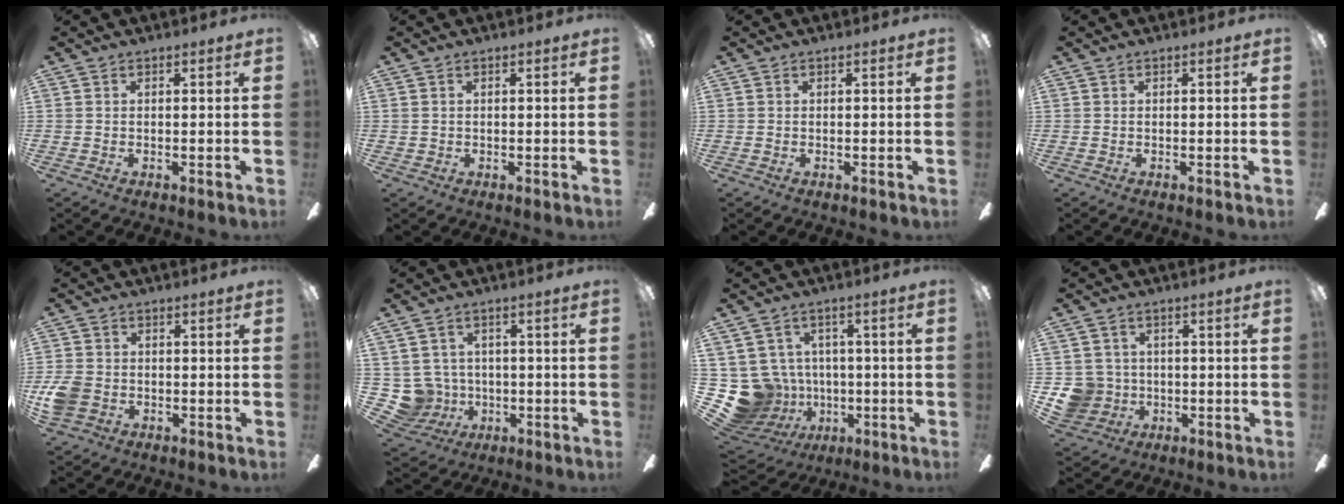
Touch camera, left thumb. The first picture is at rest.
{"total": 0.8, "force": [0.3, 0.8, 0.1], "torque": [-0.001, 0.006, 0.003]}
{"total": 0.0}
{"total": 0.0}
{"total": 6.1, "force": [-1.6, 5.0, 3.1], "torque": [-0.069, 0.012, -0.031]}
{"total": 7.6, "force": [0.2, 7.5, 1.3], "torque": [-0.074, -0.005, 0.009]}
{"total": 13.0, "force": [-1.5, 12.4, 3.6], "torque": [-0.121, -0.002, -0.004]}
{"total": 7.5, "force": [-0.5, 7.3, 1.3], "torque": [-0.052, 0.004, -0.004]}